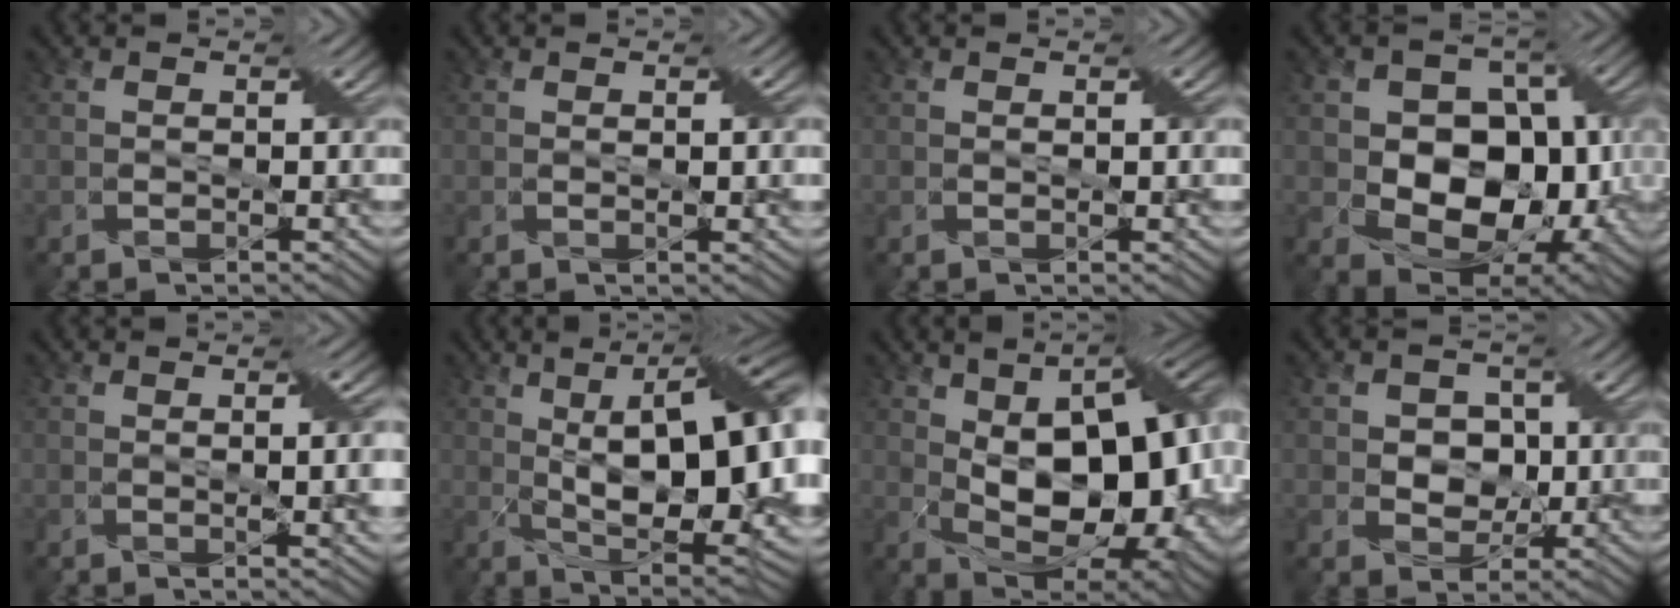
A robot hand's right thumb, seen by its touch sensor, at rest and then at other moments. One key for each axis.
{"total": 1.9, "fx": 0.4, "fy": 0.3, "fz": 1.8, "tx": -0.029, "ty": 0.003, "tz": 0.009}
{"total": 0.8, "fx": 0.3, "fy": 0.1, "fz": 0.7, "tx": -0.013, "ty": 0.002, "tz": 0.006}
{"total": 13.3, "fx": -1.4, "fy": 9.8, "fz": 8.9, "tx": -0.136, "ty": -0.012, "tz": -0.023}
{"total": 4.2, "fx": 0.7, "fy": 0.9, "fz": 4.0, "tx": -0.063, "ty": 0.007, "tz": 0.016}
{"total": 17.6, "fx": 1.9, "fy": 7.0, "fz": 16.1, "tx": -0.225, "ty": 0.022, "tz": 0.027}
{"total": 19.2, "fx": 1.1, "fy": 10.4, "fz": 16.2, "tx": -0.237, "ty": -0.002, "tz": 0.018}
{"total": 4.9, "fx": 0.2, "fy": 4.2, "fz": 2.5, "tx": -0.048, "ty": -0.001, "tz": -0.005}